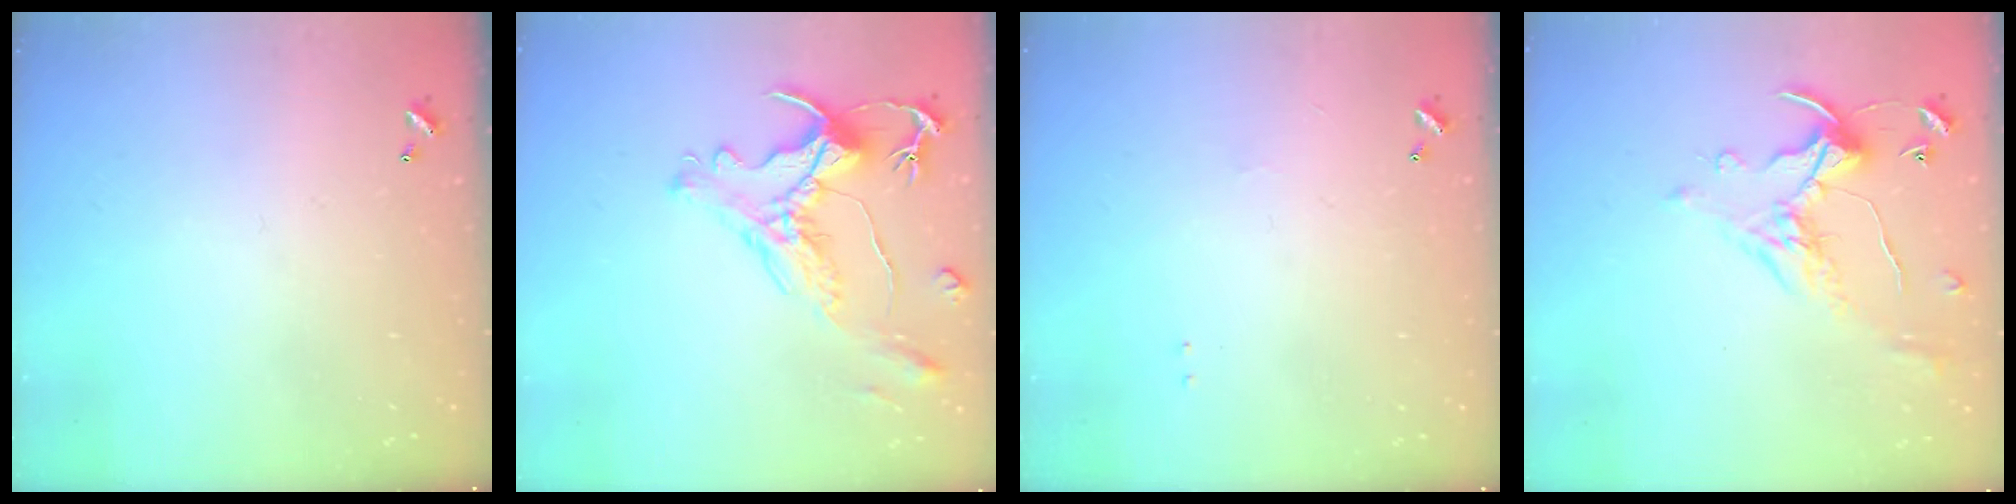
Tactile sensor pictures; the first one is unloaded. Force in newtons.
{"total": 2.8, "press": 2.5, "slide": 1.3}
{"total": 0.9, "press": 0.8, "slide": 0.5}
{"total": 1.1, "press": 0.6, "slide": 0.9}